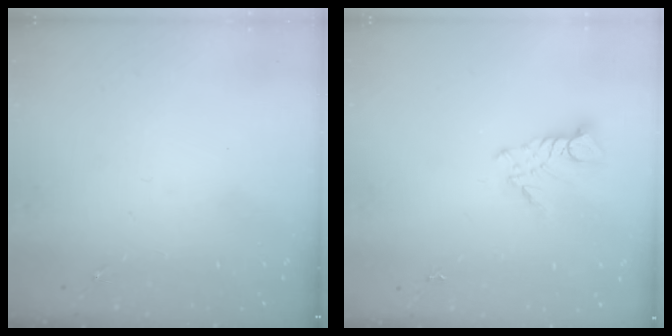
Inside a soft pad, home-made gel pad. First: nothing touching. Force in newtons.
{"total": 6.7, "press": 6.7, "slide": 0.5}